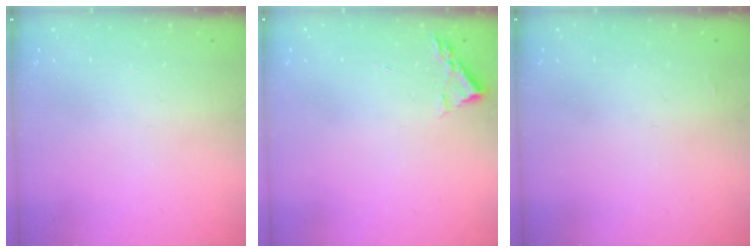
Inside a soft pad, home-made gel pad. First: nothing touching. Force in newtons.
{"total": 2.2, "press": 2.2, "slide": 0.3}
{"total": 1.3, "press": 1.3, "slide": 0.2}